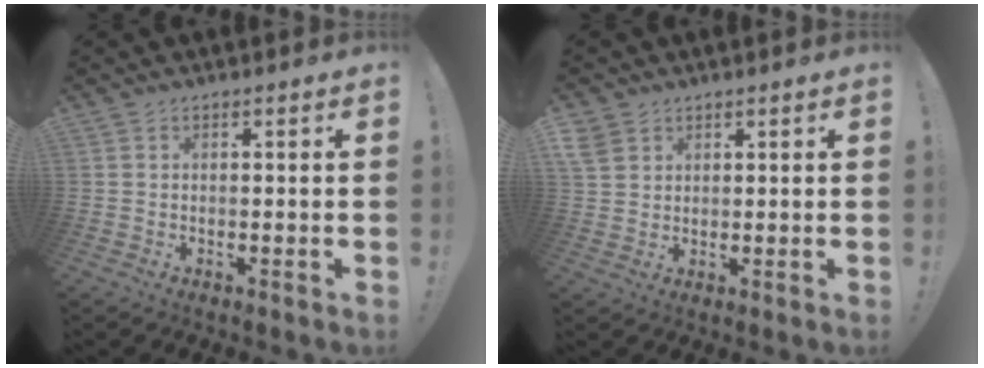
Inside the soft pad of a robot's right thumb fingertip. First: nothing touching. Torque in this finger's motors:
{"motor_torque": [0.00, 0.00, -0.06, 0.08, 0.03]}